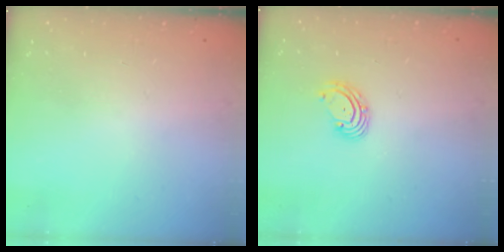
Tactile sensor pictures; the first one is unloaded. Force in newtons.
{"total": 3.4, "press": 3.3, "slide": 0.5}